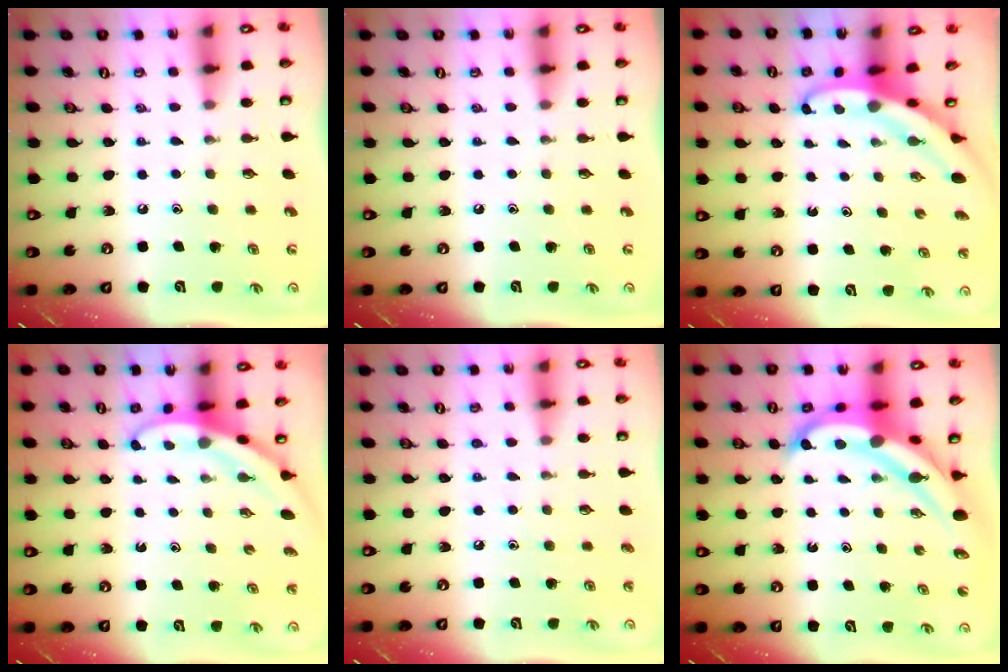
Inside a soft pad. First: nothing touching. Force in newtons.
{"total": 0.0}
{"total": 5.4, "press": 5.4, "slide": 0.3}
{"total": 3.2, "press": 3.2, "slide": 0.2}
{"total": 4.8, "press": 4.8, "slide": 0.6}
{"total": 8.5, "press": 8.5, "slide": 1.0}